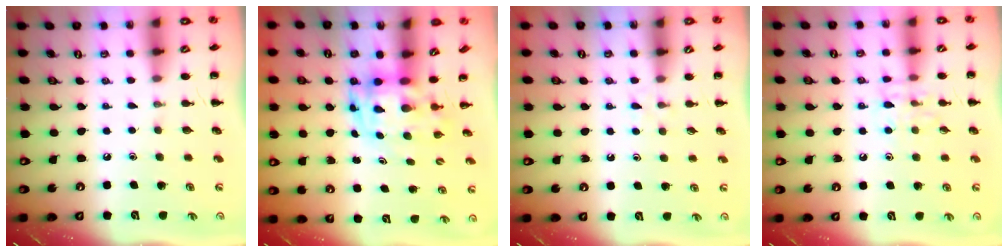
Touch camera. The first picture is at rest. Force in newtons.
{"total": 3.7, "press": 3.6, "slide": 0.8}
{"total": 2.9, "press": 2.6, "slide": 1.3}
{"total": 8.4, "press": 8.3, "slide": 0.7}